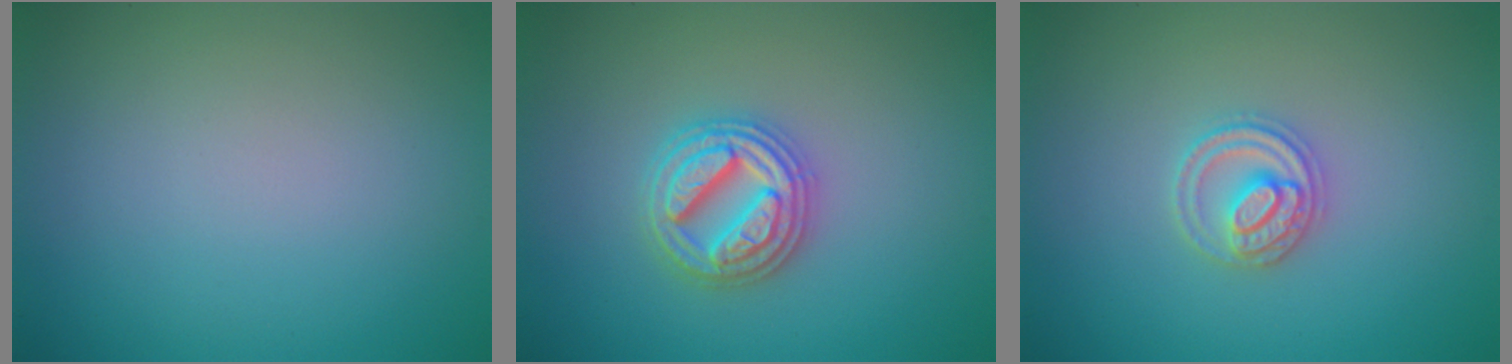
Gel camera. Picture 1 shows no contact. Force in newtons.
{"total": 4.7, "press": 4.6, "slide": 0.8}
{"total": 2.8, "press": 2.8, "slide": 0.3}